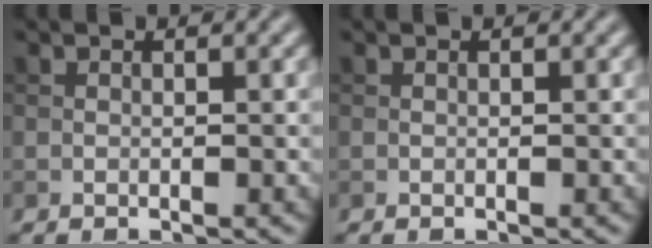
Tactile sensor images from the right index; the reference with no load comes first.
{"total": 0.0}